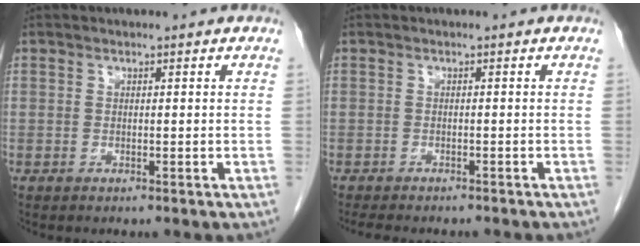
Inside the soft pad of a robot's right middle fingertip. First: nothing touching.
{"total": 8.1, "force": [-7.0, 1.8, 3.6], "torque": [-0.048, -0.006, -0.091]}